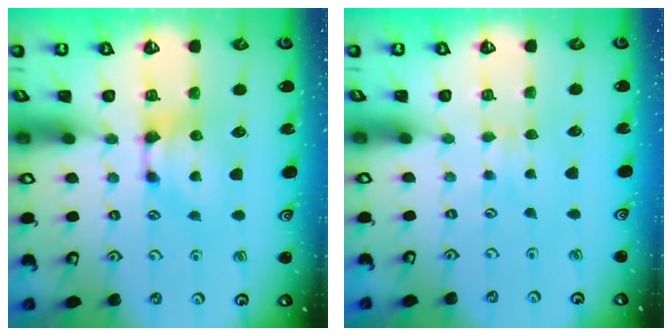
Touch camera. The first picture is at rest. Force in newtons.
{"total": 2.8, "press": 2.8, "slide": 0.3}